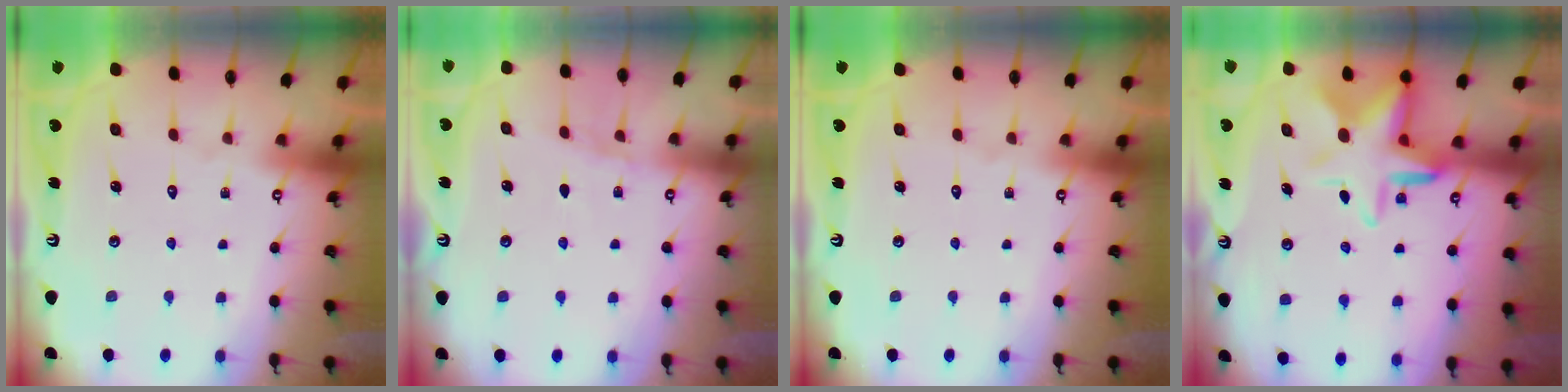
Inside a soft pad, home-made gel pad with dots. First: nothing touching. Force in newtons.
{"total": 3.8, "press": 3.6, "slide": 1.1}
{"total": 0.0}
{"total": 9.5, "press": 9.1, "slide": 2.7}